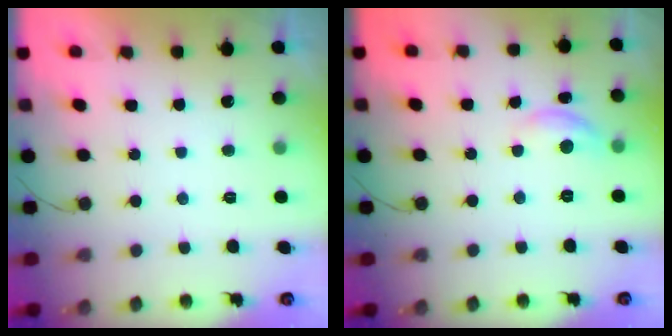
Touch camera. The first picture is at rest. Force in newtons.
{"total": 7.7, "press": 7.7, "slide": 0.5}